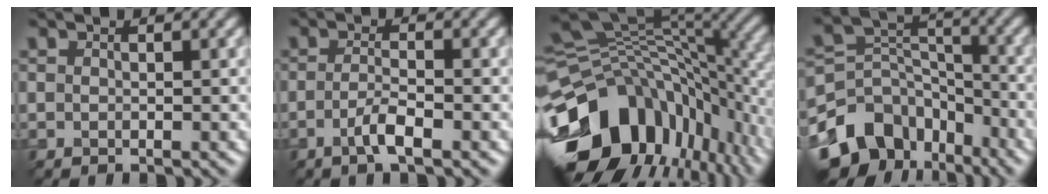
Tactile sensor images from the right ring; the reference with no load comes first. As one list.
[{"total": 1.9, "force": [-0.9, 0.2, 1.6], "torque": [-0.037, 0.009, -0.024]}, {"total": 14.9, "force": [-5.8, 9.8, 9.7], "torque": [-0.194, 0.002, -0.101]}, {"total": 9.4, "force": [-5.3, 6.6, 4.1], "torque": [-0.082, 0.008, -0.107]}]